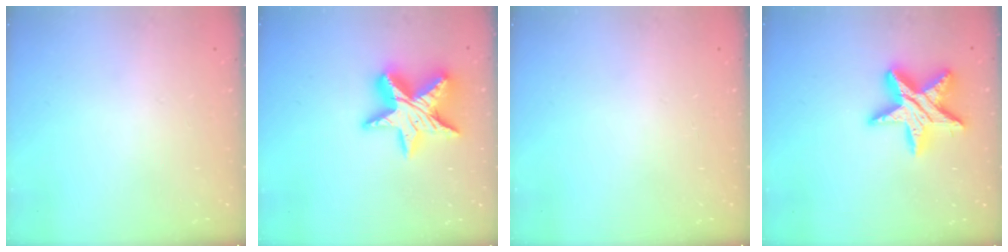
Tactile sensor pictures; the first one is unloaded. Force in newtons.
{"total": 17.4, "press": 17.4, "slide": 1.2}
{"total": 0.0}
{"total": 16.7, "press": 16.6, "slide": 1.5}